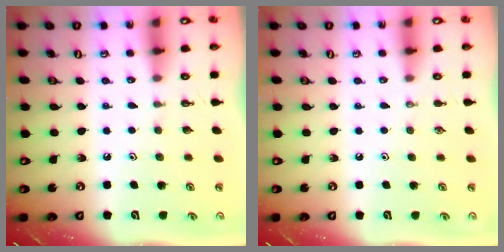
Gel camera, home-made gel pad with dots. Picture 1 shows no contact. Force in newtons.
{"total": 0.0}